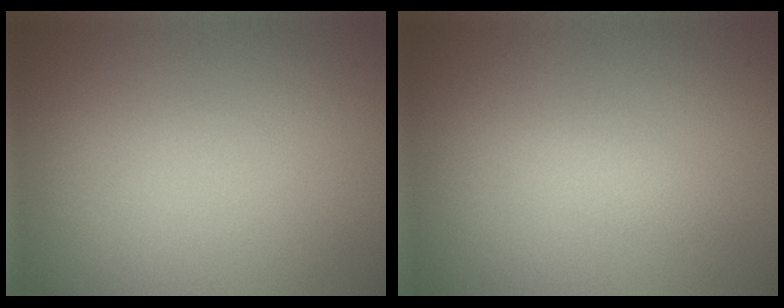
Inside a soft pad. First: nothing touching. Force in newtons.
{"total": 1.1, "press": 1.1, "slide": 0.0}